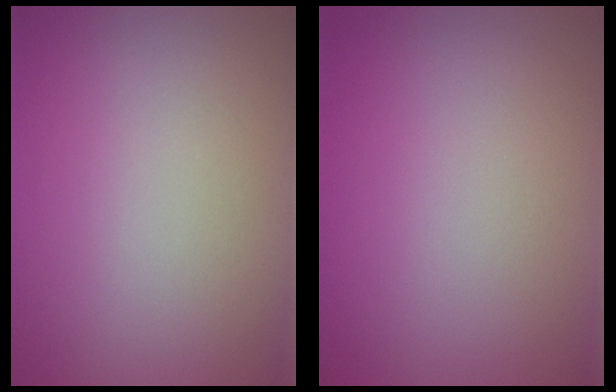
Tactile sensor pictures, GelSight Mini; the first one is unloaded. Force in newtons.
{"total": 0.0}